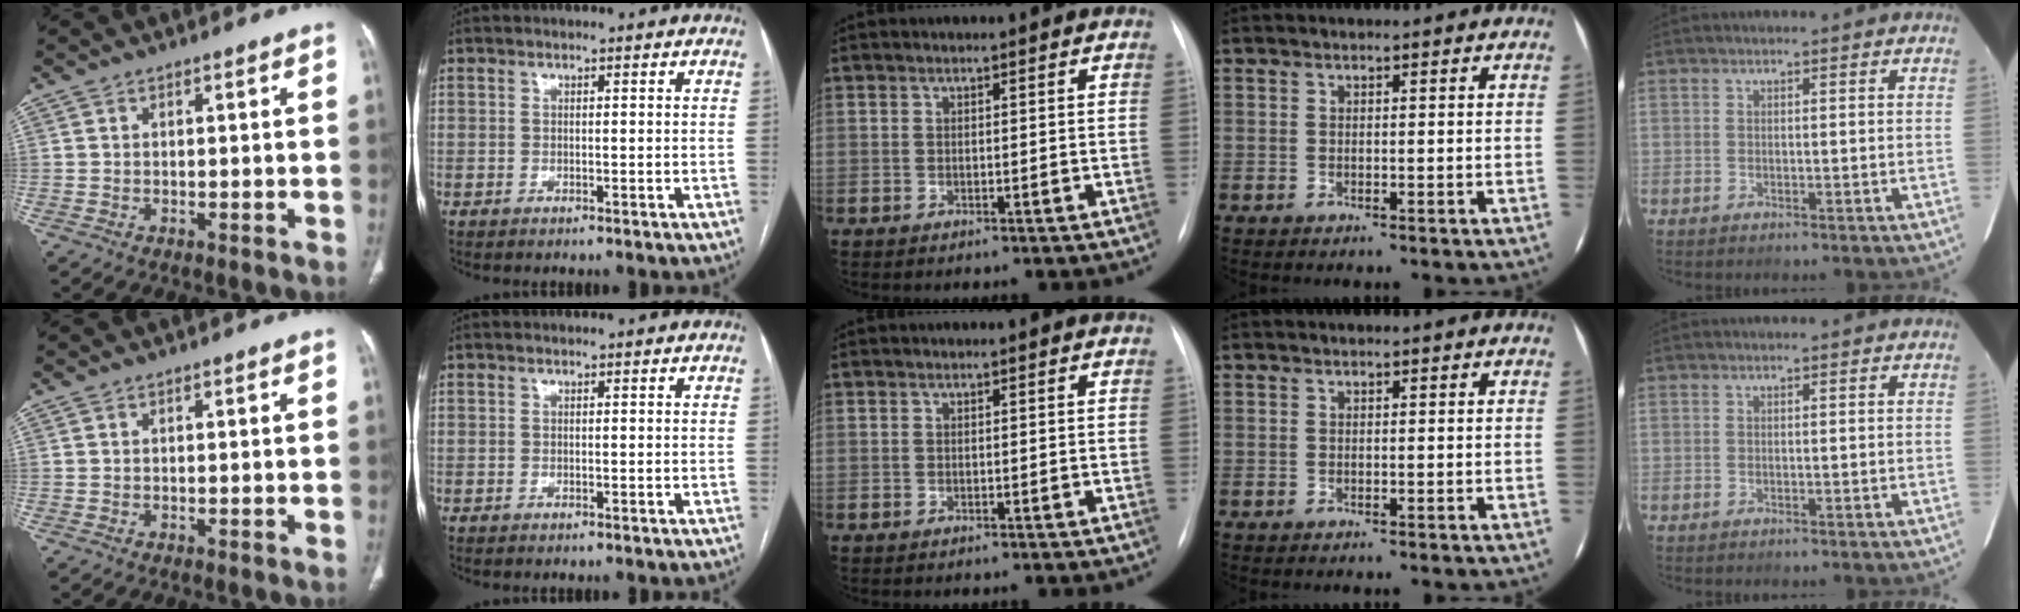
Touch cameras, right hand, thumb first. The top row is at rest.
{}